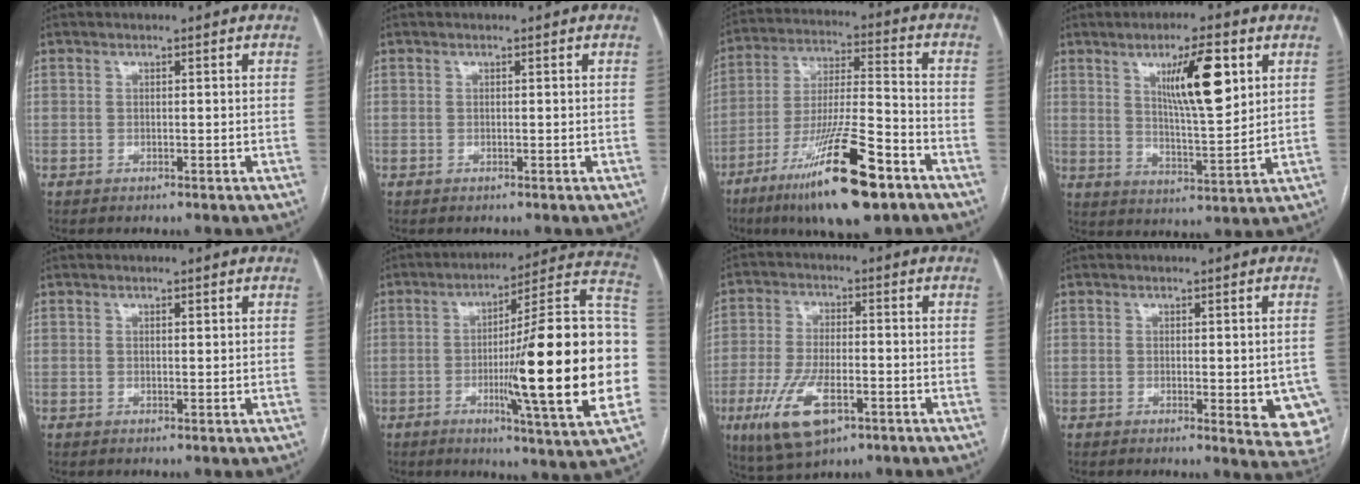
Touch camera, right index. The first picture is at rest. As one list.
[{"total": 0.0}, {"total": 18.8, "force": [-11.2, 2.4, 14.9], "torque": [-0.263, -0.035, -0.194]}, {"total": 11.1, "force": [4.5, 1.8, 10.0], "torque": [-0.166, -0.003, 0.078]}, {"total": 0.6, "force": [0.3, 0.1, 0.5], "torque": [-0.009, -0.001, 0.004]}, {"total": 26.1, "force": [-3.8, 0.8, 25.8], "torque": [-0.303, 0.007, -0.064]}, {"total": 11.0, "force": [-4.8, 4.4, 8.8], "torque": [-0.184, -0.012, -0.080]}, {"total": 8.4, "force": [-1.9, 2.8, 7.7], "torque": [-0.070, -0.013, -0.020]}]